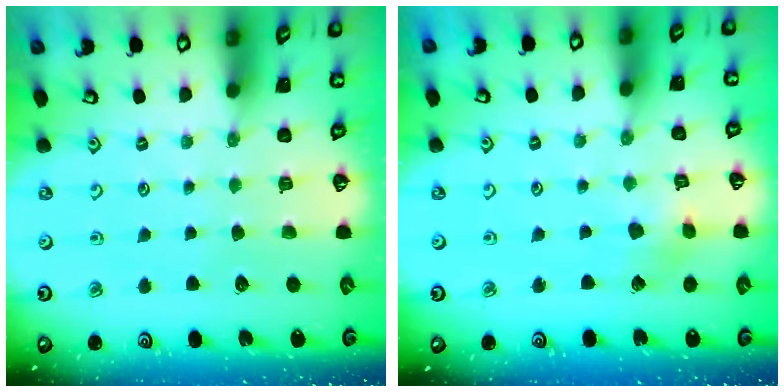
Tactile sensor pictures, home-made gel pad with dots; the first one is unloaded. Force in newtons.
{"total": 4.8, "press": 4.7, "slide": 0.5}